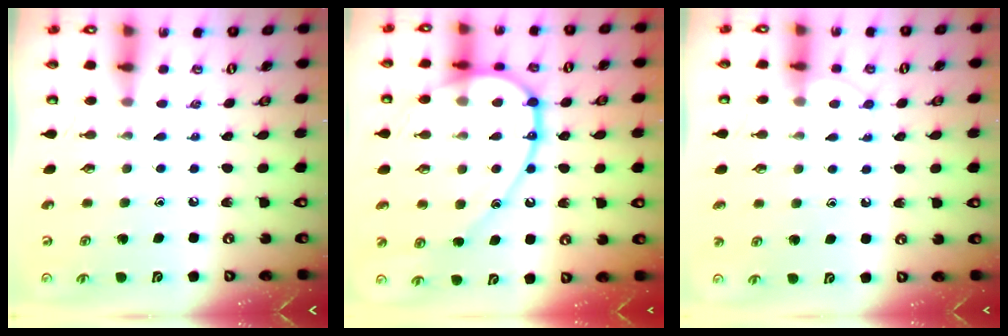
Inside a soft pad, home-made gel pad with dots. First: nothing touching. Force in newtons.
{"total": 17.4, "press": 17.3, "slide": 1.8}
{"total": 6.2, "press": 6.1, "slide": 0.4}